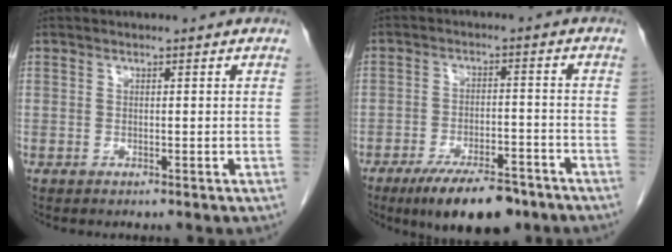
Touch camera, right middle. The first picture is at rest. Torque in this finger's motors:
{"motor_torque": [1.18, -0.94, 0.12, 0.05]}